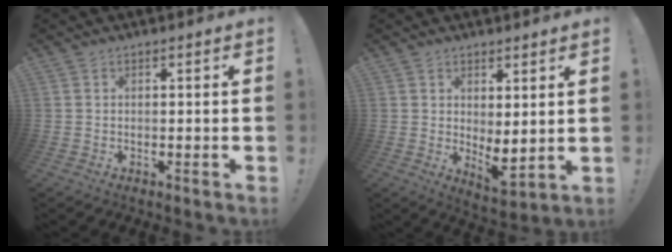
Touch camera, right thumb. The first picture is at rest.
{"total": 5.3, "force": [1.9, 2.0, 4.5], "torque": [-0.041, -0.030, 0.040]}